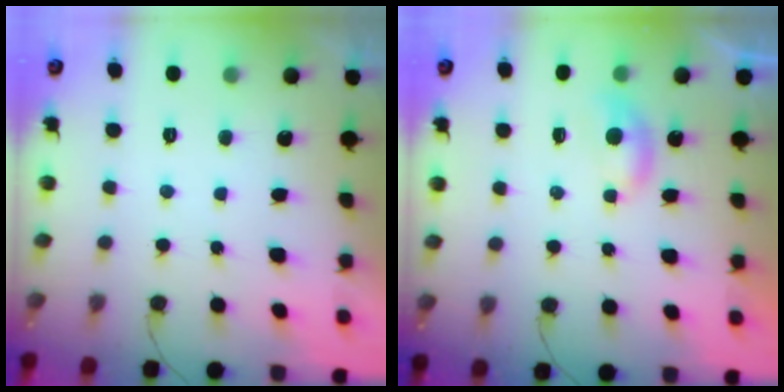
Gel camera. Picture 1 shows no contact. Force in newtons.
{"total": 4.7, "press": 4.6, "slide": 0.6}